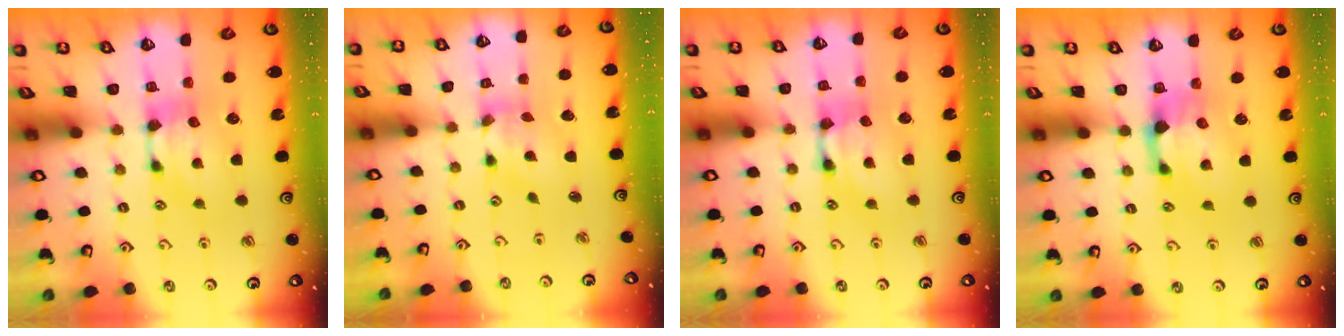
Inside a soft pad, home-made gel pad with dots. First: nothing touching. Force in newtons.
{"total": 2.4, "press": 1.6, "slide": 1.7}
{"total": 2.2, "press": 2.2, "slide": 0.1}
{"total": 1.9, "press": 1.3, "slide": 1.4}